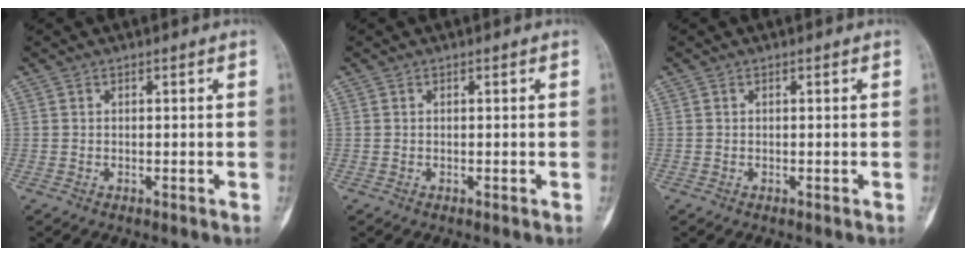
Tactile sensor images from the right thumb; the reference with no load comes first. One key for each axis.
{"total": 0.0}
{"total": 0.0}